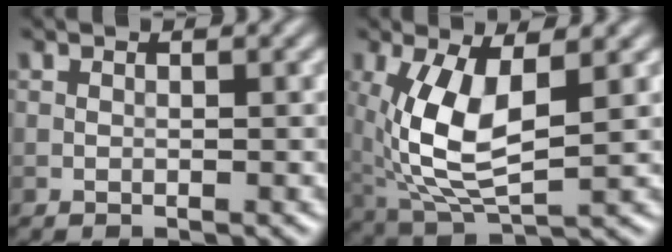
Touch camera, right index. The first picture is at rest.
{"total": 7.9, "force": [0.8, 3.5, 7.1], "torque": [-0.162, -0.009, 0.020]}